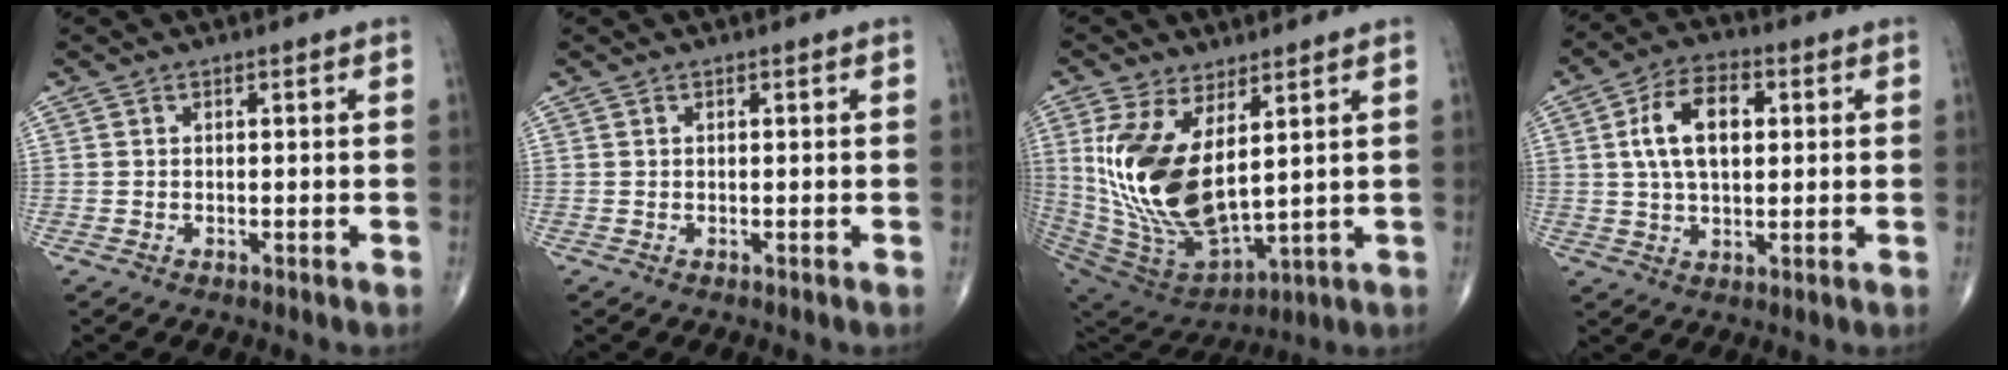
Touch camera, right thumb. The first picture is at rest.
{"total": 0.0}
{"total": 19.2, "force": [4.2, 9.3, 16.3], "torque": [-0.325, -0.035, 0.103]}
{"total": 11.1, "force": [2.1, 6.4, 8.8], "torque": [-0.144, 0.010, 0.033]}